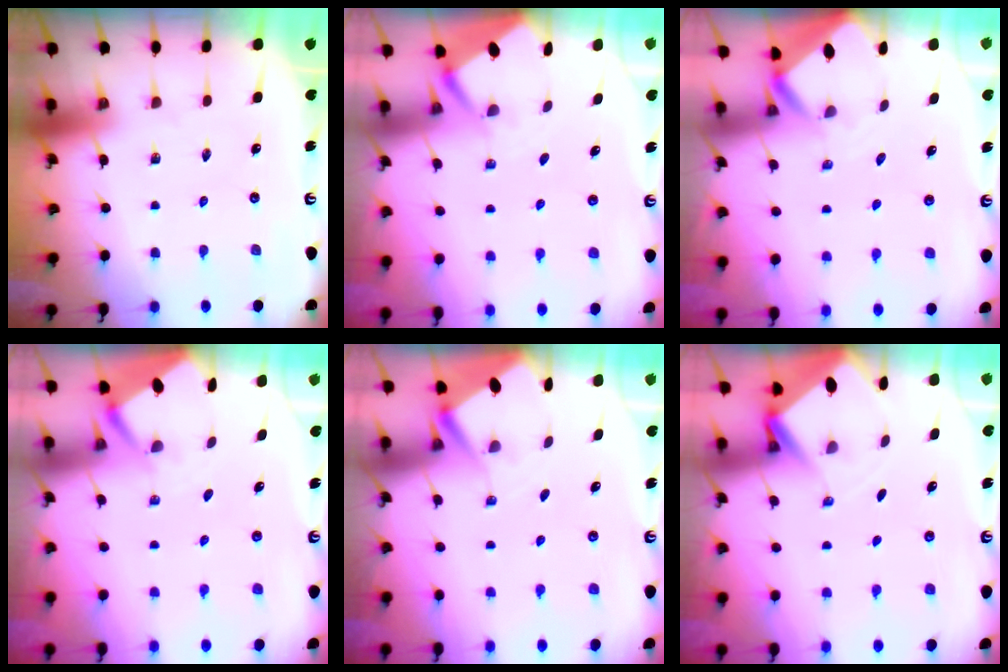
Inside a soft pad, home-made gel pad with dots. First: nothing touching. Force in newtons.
{"total": 2.8, "press": 2.8, "slide": 0.2}
{"total": 2.9, "press": 2.9, "slide": 0.2}
{"total": 2.8, "press": 2.8, "slide": 0.2}
{"total": 3.0, "press": 2.9, "slide": 0.4}
{"total": 3.6, "press": 3.6, "slide": 0.2}